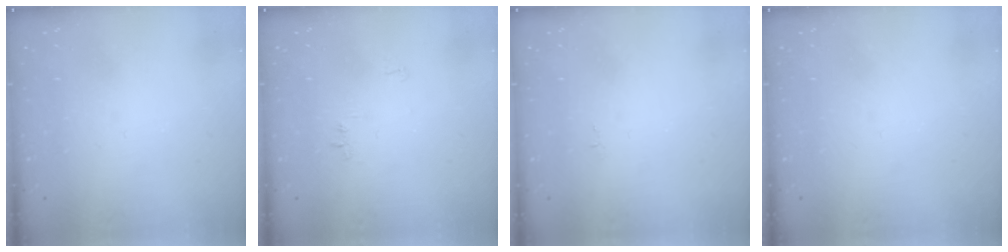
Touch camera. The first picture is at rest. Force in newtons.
{"total": 4.3, "press": 4.2, "slide": 0.6}
{"total": 3.2, "press": 3.1, "slide": 0.5}
{"total": 0.0}